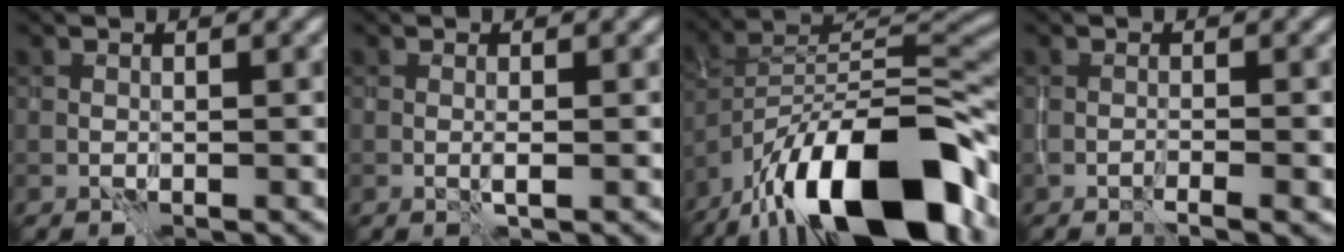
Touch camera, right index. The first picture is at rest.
{"total": 0.5, "force": [0.0, -0.2, 0.5], "torque": [-0.014, -0.001, -0.001]}
{"total": 16.2, "force": [-10.8, 5.8, 10.5], "torque": [-0.179, 0.008, -0.188]}
{"total": 0.9, "force": [-0.5, -0.1, 0.7], "torque": [-0.012, -0.002, -0.011]}